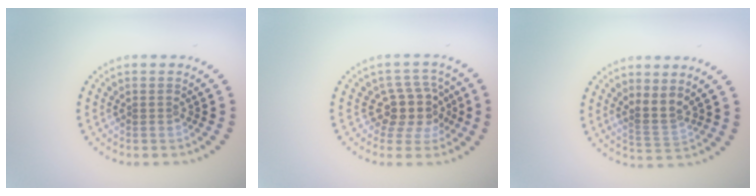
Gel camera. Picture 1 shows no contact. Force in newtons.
{"total": 3.7, "press": 3.0, "slide": 2.3}
{"total": 2.0, "press": 1.5, "slide": 1.3}